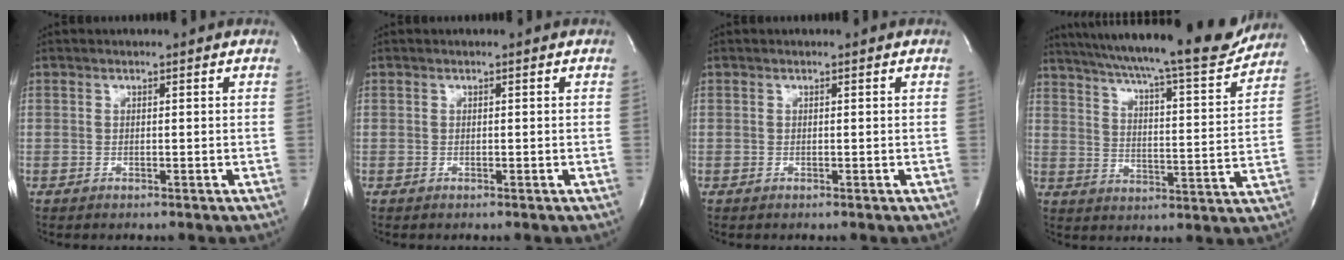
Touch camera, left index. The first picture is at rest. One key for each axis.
{"total": 0.0}
{"total": 0.0}
{"total": 22.5, "fx": 20.2, "fy": 1.4, "fz": 9.9, "tx": -0.163, "ty": -0.041, "tz": 0.272}